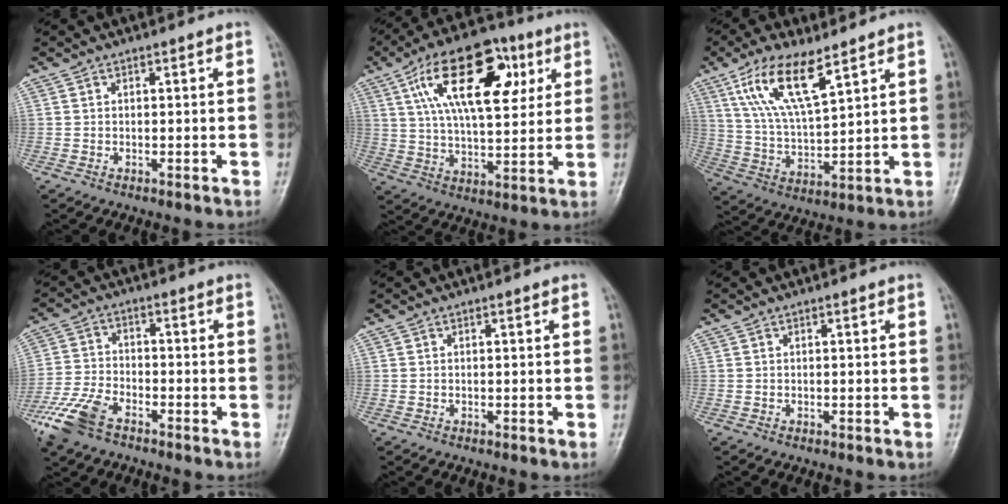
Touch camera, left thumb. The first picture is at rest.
{"total": 20.2, "force": [7.6, 9.6, 16.0], "torque": [-0.236, -0.007, 0.123]}
{"total": 12.5, "force": [7.1, 3.9, 9.4], "torque": [-0.175, -0.026, 0.146]}
{"total": 9.0, "force": [-5.8, 4.4, 5.3], "torque": [-0.120, 0.007, -0.121]}
{"total": 0.0}
{"total": 0.0}